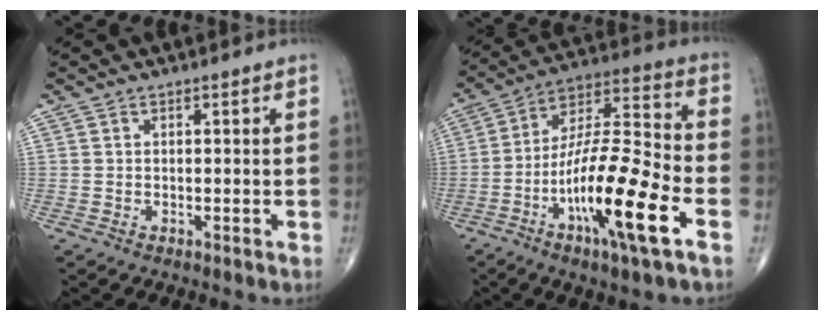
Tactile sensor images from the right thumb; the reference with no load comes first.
{"total": 20.2, "force": [-7.9, 3.7, 18.2], "torque": [-0.347, 0.038, -0.137]}